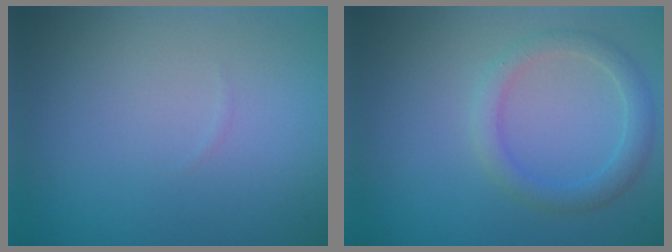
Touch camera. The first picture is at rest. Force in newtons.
{"total": 2.4, "press": 2.4, "slide": 0.1}